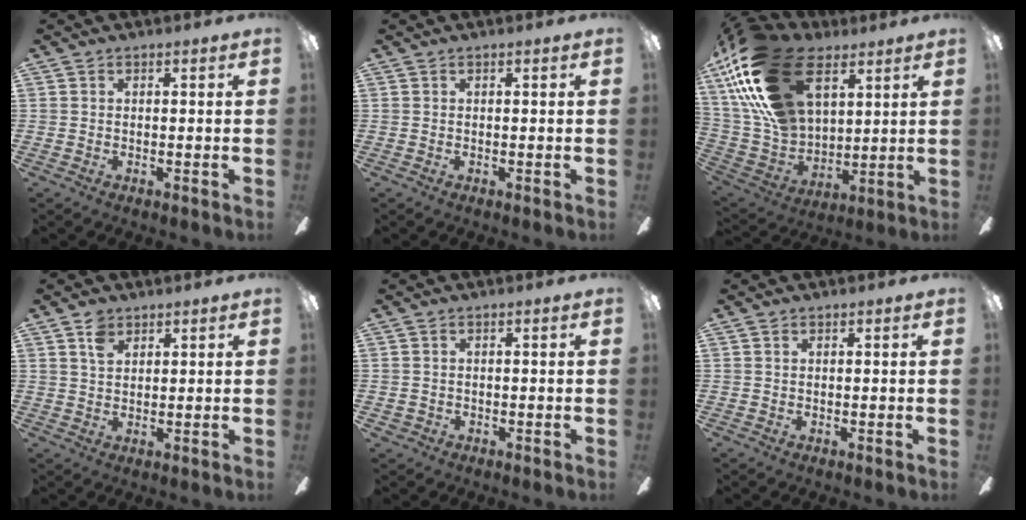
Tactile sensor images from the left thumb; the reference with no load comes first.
{"total": 0.0}
{"total": 27.2, "force": [13.6, 15.6, 17.7], "torque": [-0.373, -0.051, 0.244]}
{"total": 4.1, "force": [2.7, 2.5, 1.9], "torque": [-0.030, -0.005, 0.048]}
{"total": 0.9, "force": [-0.1, 0.9, 0.2], "torque": [-0.006, 0.003, -0.005]}
{"total": 0.7, "force": [0.3, 0.4, 0.4], "torque": [-0.010, 0.004, 0.006]}